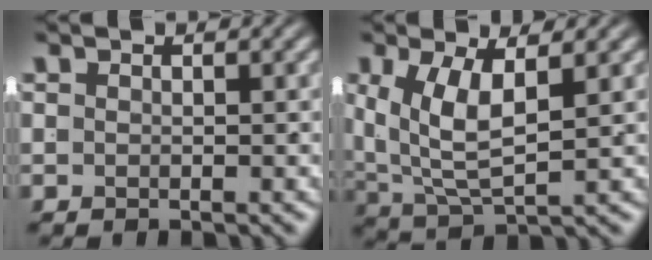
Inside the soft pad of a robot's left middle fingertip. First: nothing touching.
{"total": 6.1, "force": [0.8, 3.8, 4.7], "torque": [-0.108, -0.028, 0.033]}